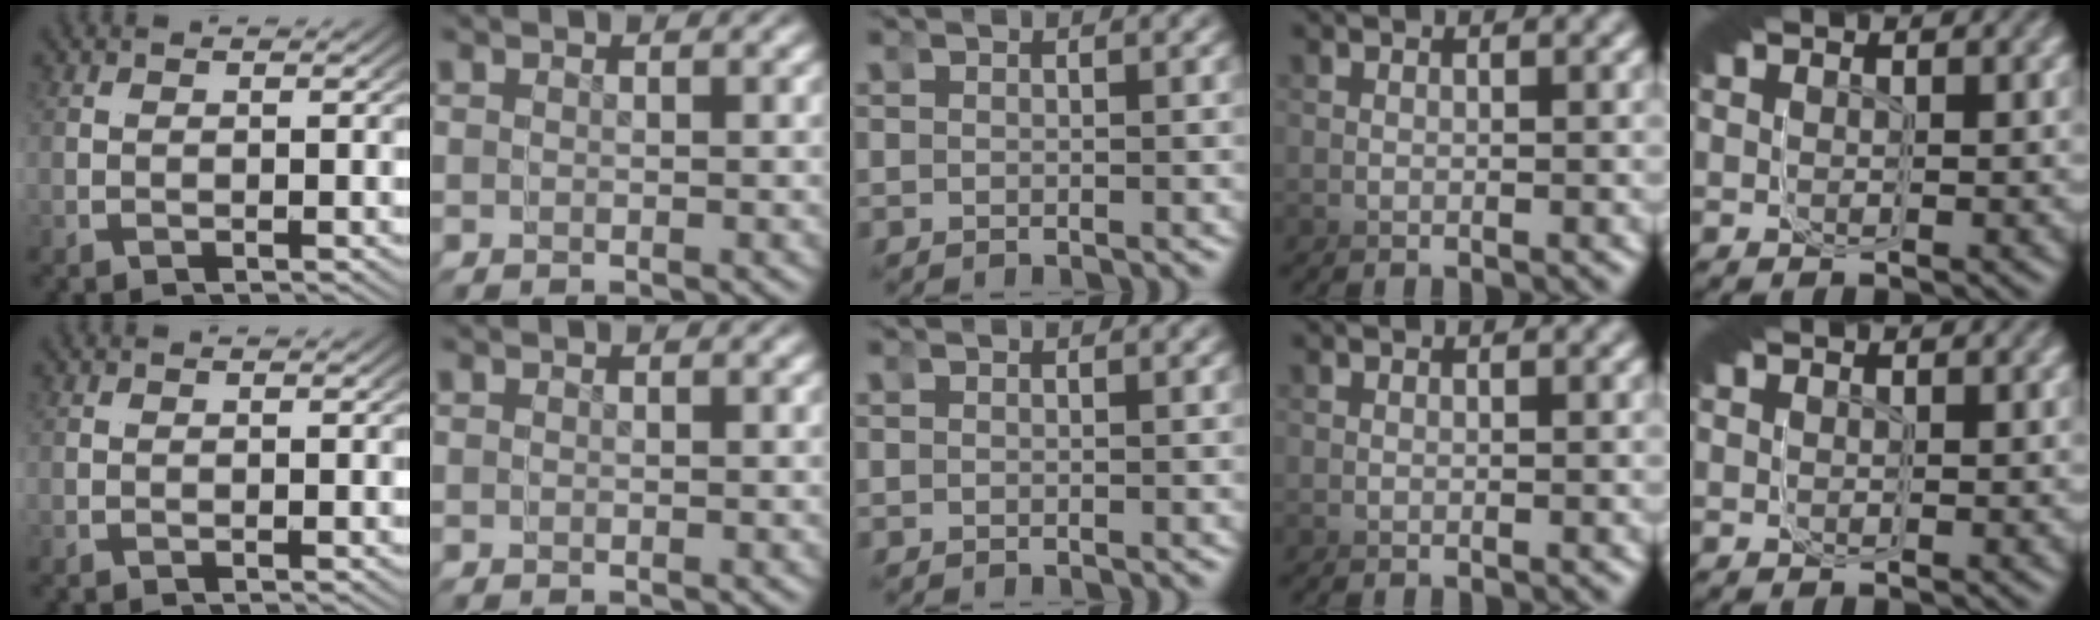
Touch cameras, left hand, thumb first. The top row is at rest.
{}